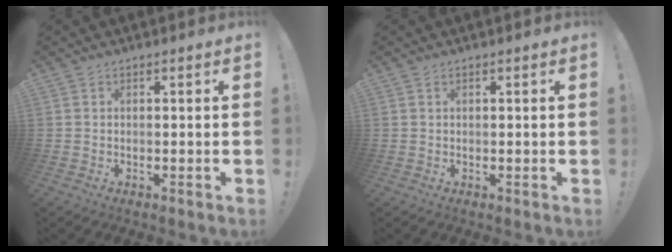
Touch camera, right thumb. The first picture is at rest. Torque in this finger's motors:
{"motor_torque": [0.14, -0.01, 0.09, 0.08, -0.01]}